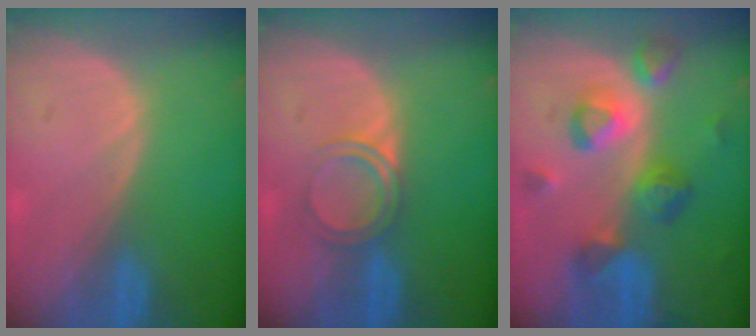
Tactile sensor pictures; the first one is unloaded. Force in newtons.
{"total": 3.4, "press": 3.3, "slide": 0.3}
{"total": 8.6, "press": 7.9, "slide": 3.3}